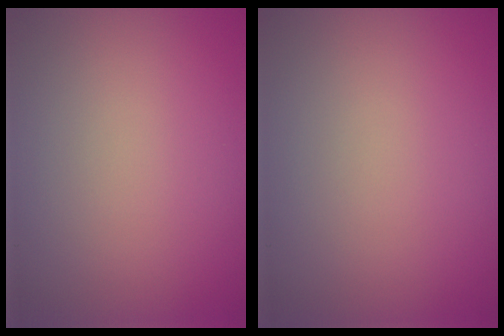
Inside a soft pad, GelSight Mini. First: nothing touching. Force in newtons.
{"total": 0.0}